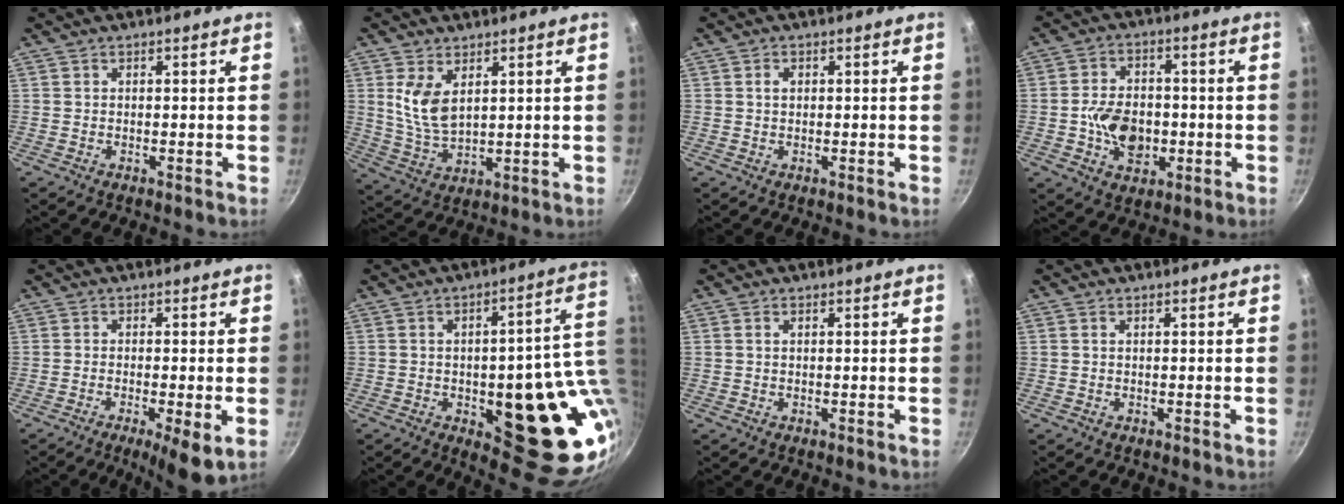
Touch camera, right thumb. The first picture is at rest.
{"total": 8.3, "force": [3.1, 4.5, 6.3], "torque": [-0.118, -0.028, 0.069]}
{"total": 1.6, "force": [0.4, 1.1, 1.0], "torque": [-0.014, 0.005, 0.006]}
{"total": 10.4, "force": [-1.8, 7.5, 7.0], "torque": [-0.093, 0.015, -0.029]}
{"total": 7.2, "force": [-2.5, 1.6, 6.6], "torque": [-0.105, -0.001, -0.035]}
{"total": 24.5, "force": [-2.4, 10.1, 22.2], "torque": [-0.221, -0.008, -0.017]}
{"total": 0.7, "force": [0.2, 0.3, 0.5], "torque": [-0.010, 0.003, 0.003]}
{"total": 0.0}